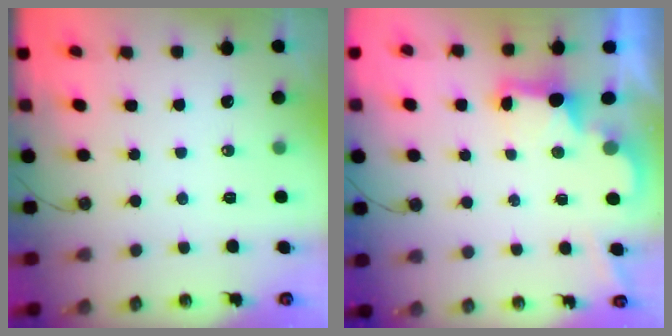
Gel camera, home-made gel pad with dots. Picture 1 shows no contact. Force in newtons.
{"total": 2.4, "press": 2.3, "slide": 0.7}